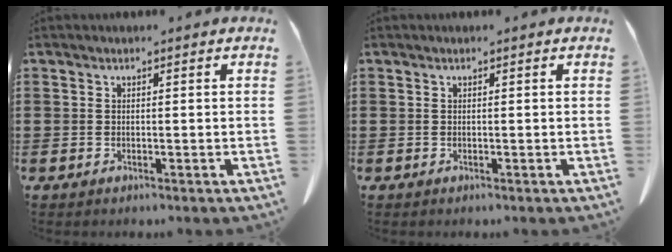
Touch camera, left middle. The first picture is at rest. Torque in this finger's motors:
{"motor_torque": [0.00, 0.00, 0.00, 0.00]}